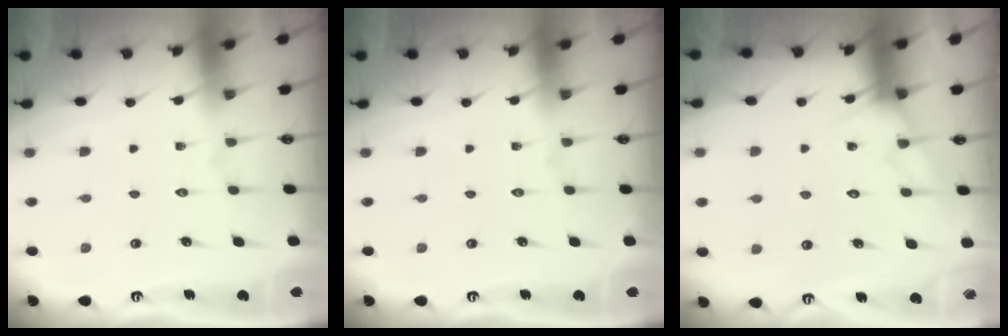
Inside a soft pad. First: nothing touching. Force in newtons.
{"total": 0.0}
{"total": 5.4, "press": 5.3, "slide": 0.5}